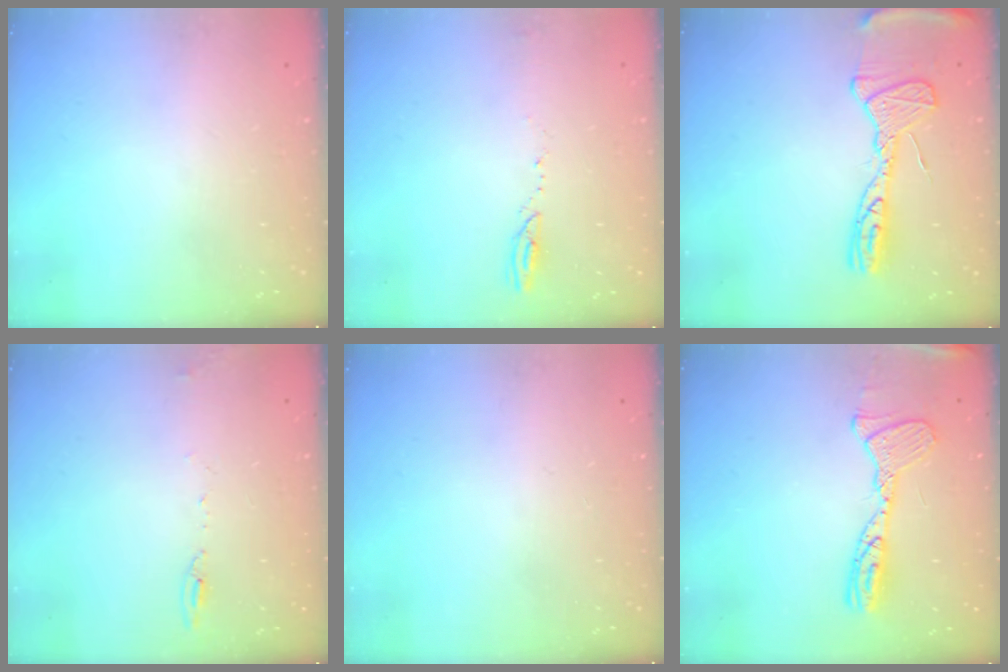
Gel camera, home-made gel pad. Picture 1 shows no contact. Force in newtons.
{"total": 3.1, "press": 3.0, "slide": 0.4}
{"total": 14.0, "press": 14.0, "slide": 1.3}
{"total": 6.2, "press": 5.9, "slide": 2.0}
{"total": 0.0}
{"total": 13.7, "press": 13.6, "slide": 1.2}